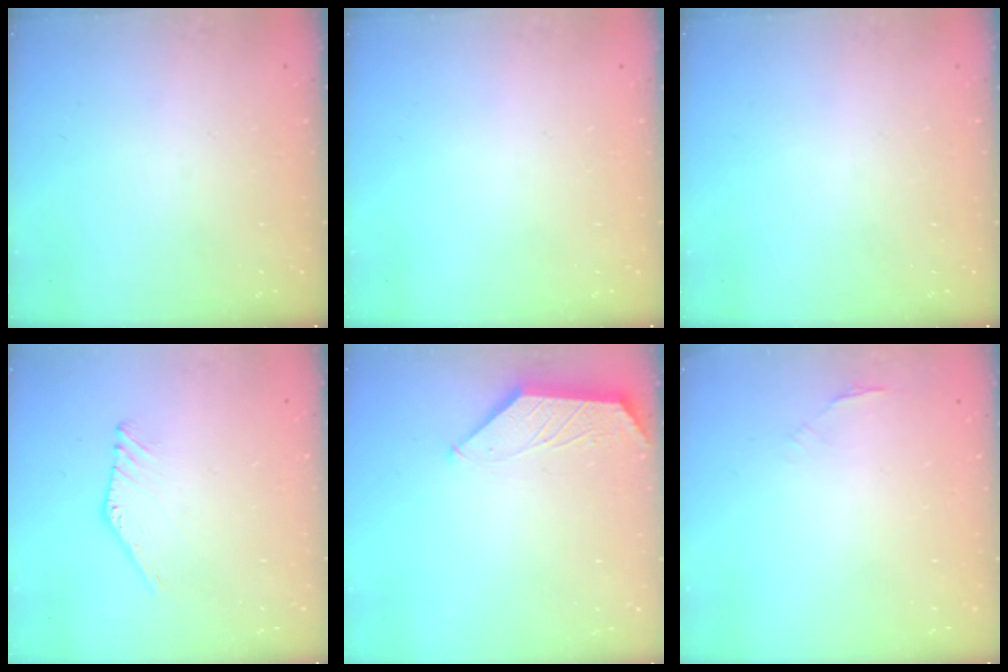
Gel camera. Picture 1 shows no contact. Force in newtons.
{"total": 0.0}
{"total": 0.0}
{"total": 2.3, "press": 2.3, "slide": 0.1}
{"total": 0.8, "press": 0.8, "slide": 0.2}
{"total": 1.5, "press": 1.4, "slide": 0.5}